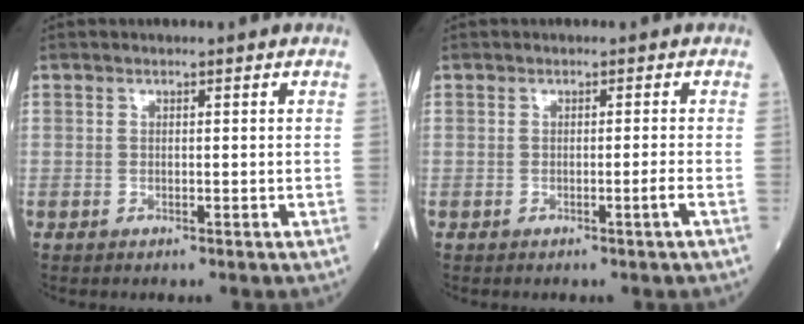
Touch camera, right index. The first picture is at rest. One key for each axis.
{"total": 1.2, "fx": -0.5, "fy": -0.6, "fz": 0.9, "tx": -0.001, "ty": -0.001, "tz": -0.011}